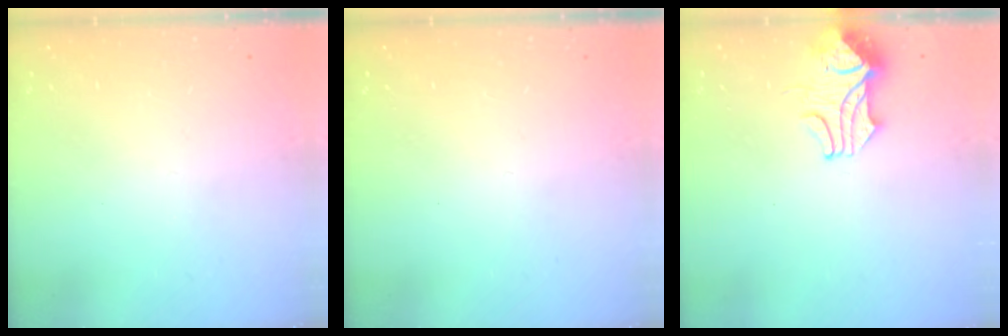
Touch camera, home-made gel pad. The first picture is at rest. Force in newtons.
{"total": 0.0}
{"total": 2.1, "press": 2.0, "slide": 0.9}